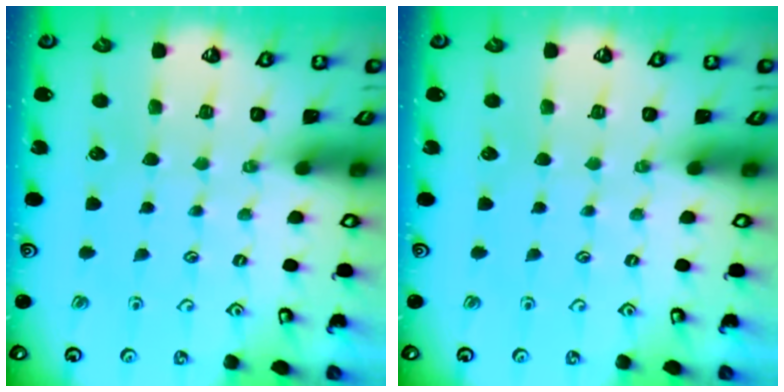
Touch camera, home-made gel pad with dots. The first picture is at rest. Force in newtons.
{"total": 0.0}